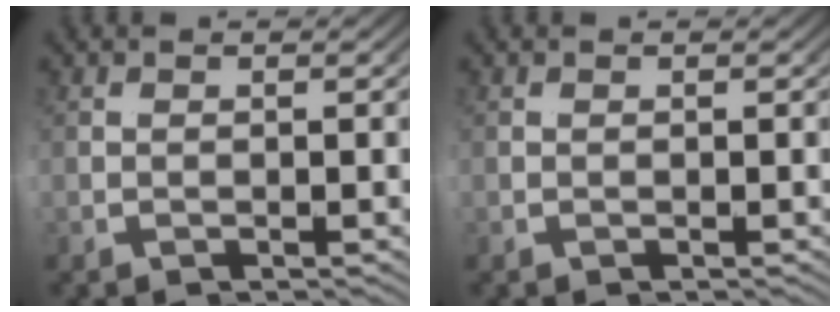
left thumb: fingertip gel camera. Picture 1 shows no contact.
{"total": 0.0}